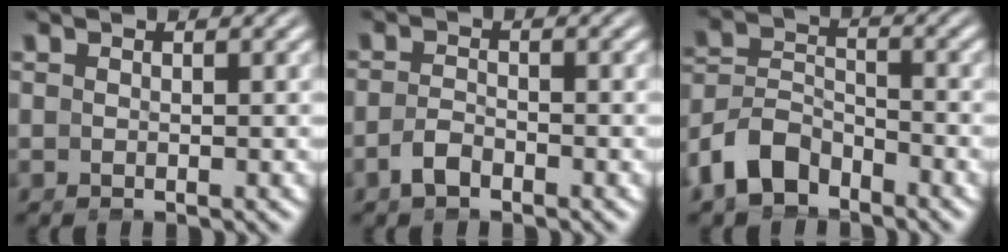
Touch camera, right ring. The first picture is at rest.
{"total": 1.8, "force": [-1.7, 0.1, 0.3], "torque": [-0.001, -0.001, -0.035]}
{"total": 5.7, "force": [-4.1, 3.5, 1.9], "torque": [-0.035, -0.019, -0.070]}